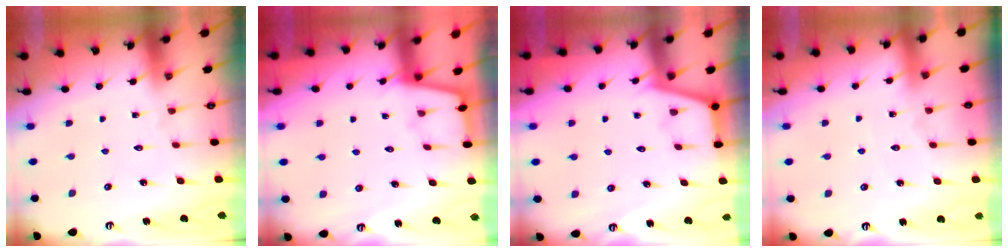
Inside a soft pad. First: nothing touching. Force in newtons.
{"total": 2.3, "press": 2.3, "slide": 0.4}
{"total": 2.8, "press": 2.8, "slide": 0.4}
{"total": 3.8, "press": 3.7, "slide": 0.6}